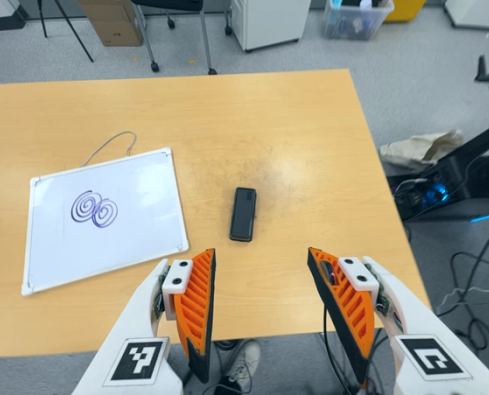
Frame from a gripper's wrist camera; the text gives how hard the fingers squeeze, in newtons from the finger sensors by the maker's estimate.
{"total": 0.0}